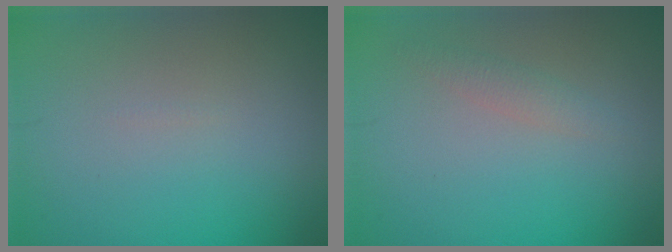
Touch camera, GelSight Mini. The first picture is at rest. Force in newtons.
{"total": 1.2, "press": 1.2, "slide": 0.0}